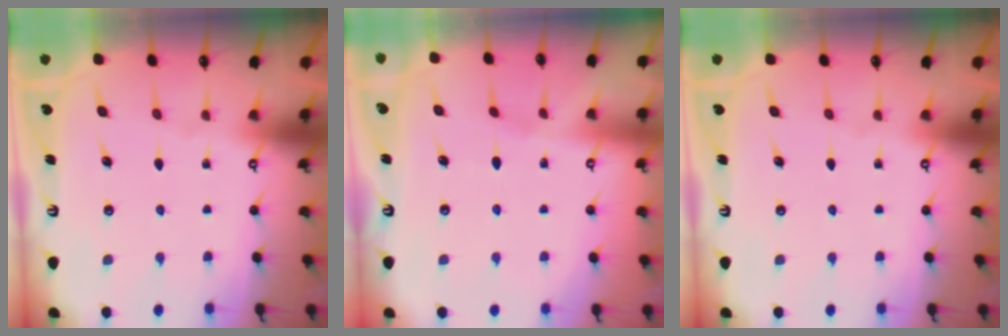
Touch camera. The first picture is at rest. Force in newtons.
{"total": 1.7, "press": 1.7, "slide": 0.4}
{"total": 0.0}